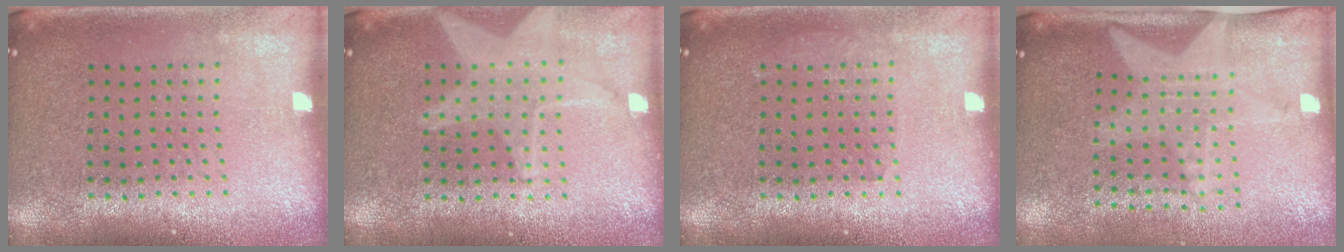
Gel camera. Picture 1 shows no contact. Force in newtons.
{"total": 3.0, "press": 3.0, "slide": 0.4}
{"total": 0.9, "press": 0.9, "slide": 0.2}
{"total": 2.1, "press": 1.5, "slide": 1.4}